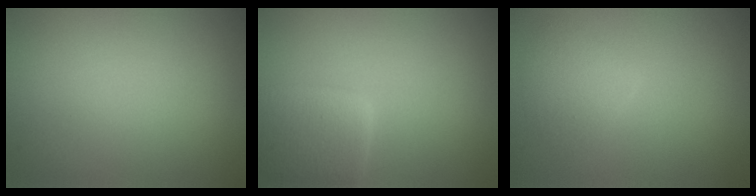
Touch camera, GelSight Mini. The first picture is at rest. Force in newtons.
{"total": 4.4, "press": 4.4, "slide": 0.2}
{"total": 2.1, "press": 2.1, "slide": 0.1}